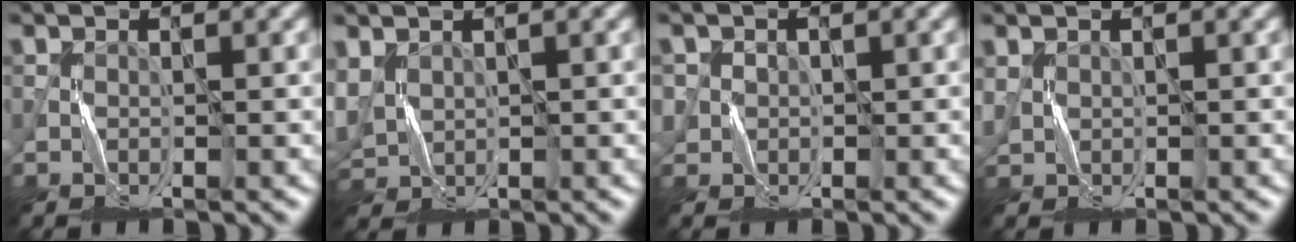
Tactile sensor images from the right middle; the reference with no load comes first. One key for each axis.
{"total": 3.0, "fx": 1.1, "fy": 2.3, "fz": 1.7, "tx": -0.054, "ty": 0.000, "tz": 0.025}
{"total": 1.6, "fx": 0.4, "fy": 1.6, "fz": -0.2, "tx": 0.005, "ty": 0.001, "tz": 0.007}
{"total": 1.2, "fx": 0.6, "fy": 1.0, "fz": 0.3, "tx": -0.014, "ty": 0.003, "tz": 0.015}